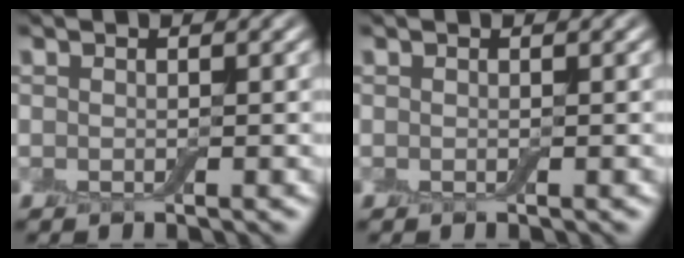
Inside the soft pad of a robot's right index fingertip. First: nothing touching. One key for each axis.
{"total": 0.0}